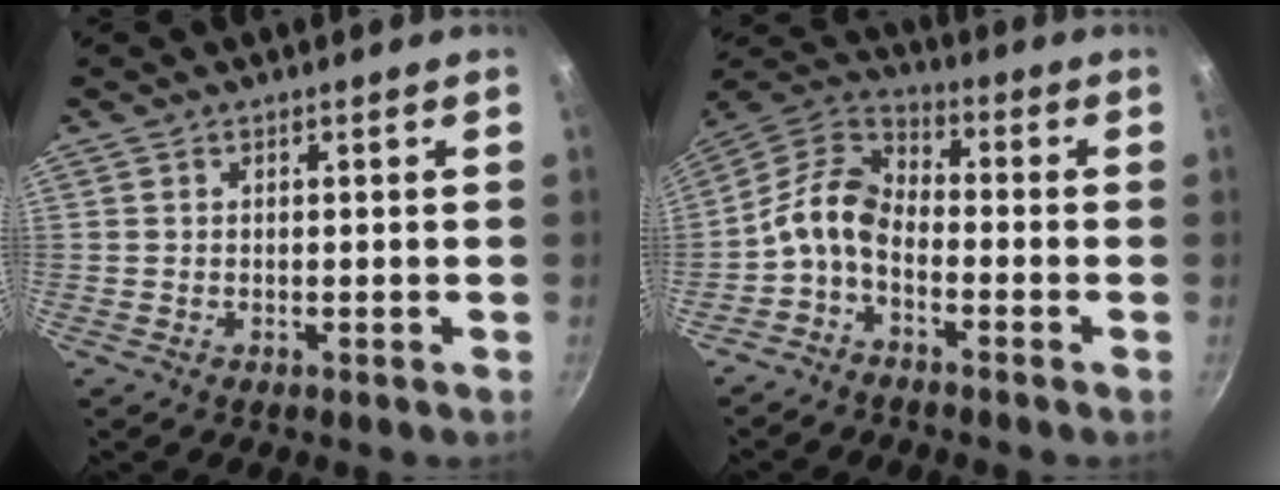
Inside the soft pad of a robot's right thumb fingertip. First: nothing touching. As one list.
[{"total": 8.7, "force": [-3.2, 5.1, 6.3], "torque": [-0.131, 0.054, -0.079]}]